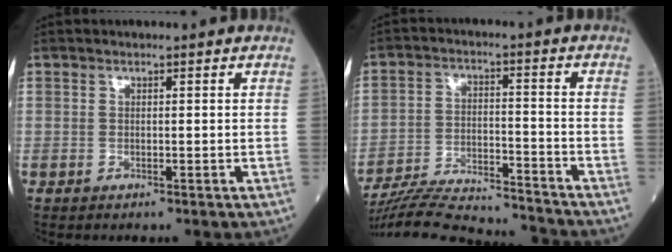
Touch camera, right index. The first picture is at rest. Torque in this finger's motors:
{"motor_torque": [-1.29, -0.85, -0.39, -0.13]}